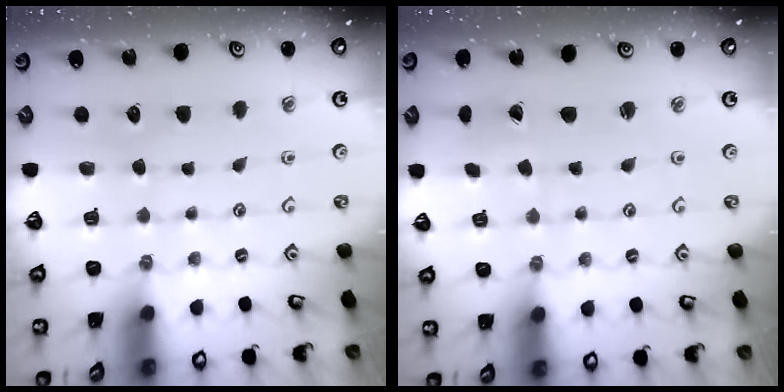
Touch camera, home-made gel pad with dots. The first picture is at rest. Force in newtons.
{"total": 0.0}